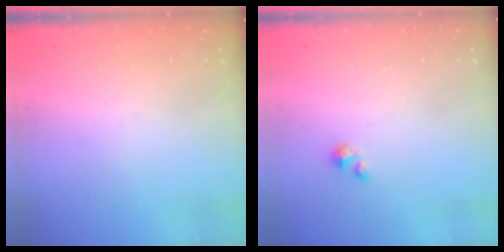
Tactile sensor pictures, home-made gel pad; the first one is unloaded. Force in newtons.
{"total": 0.6, "press": 0.6, "slide": 0.3}